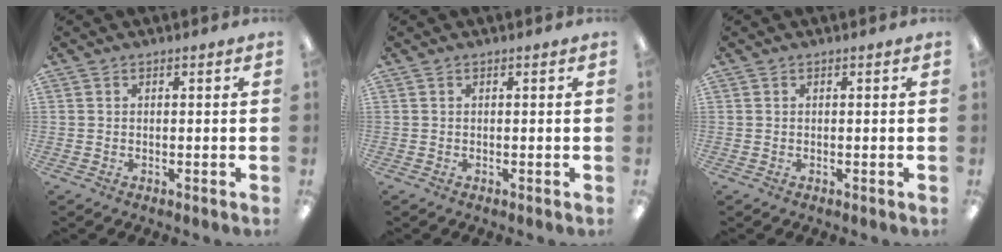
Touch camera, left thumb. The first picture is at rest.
{"total": 0.0}
{"total": 0.0}